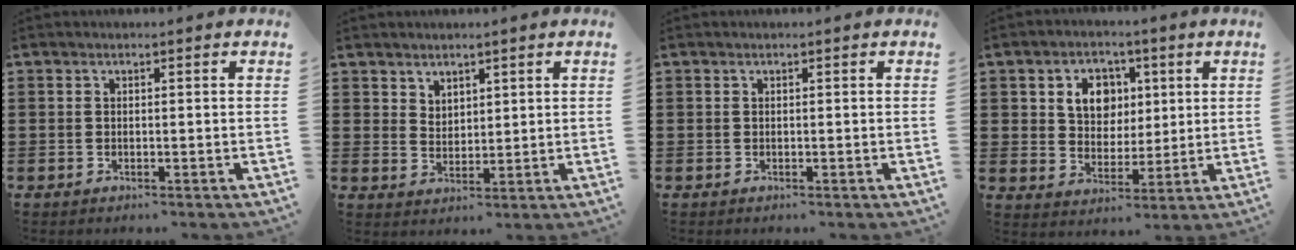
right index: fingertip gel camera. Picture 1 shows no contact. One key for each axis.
{"total": 3.1, "fx": 2.6, "fy": 1.7, "fz": -0.2, "tx": -0.004, "ty": 0.003, "tz": 0.051}
{"total": 0.0}
{"total": 6.7, "fx": 2.4, "fy": 5.4, "fz": 3.2, "tx": -0.071, "ty": 0.014, "tz": 0.037}